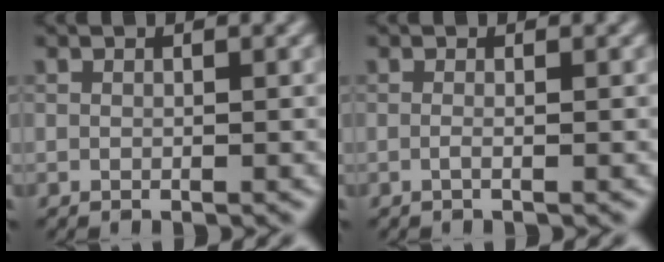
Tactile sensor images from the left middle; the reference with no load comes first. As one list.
[{"total": 0.9, "force": [-0.2, 0.3, 0.9], "torque": [-0.012, -0.006, -0.007]}]